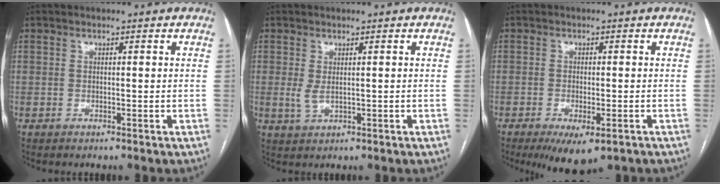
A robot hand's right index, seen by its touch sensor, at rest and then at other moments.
{"total": 2.0, "force": [0.3, 0.8, 1.8], "torque": [-0.041, -0.001, 0.015]}
{"total": 6.8, "force": [-4.1, 2.1, 5.0], "torque": [-0.075, -0.015, -0.059]}